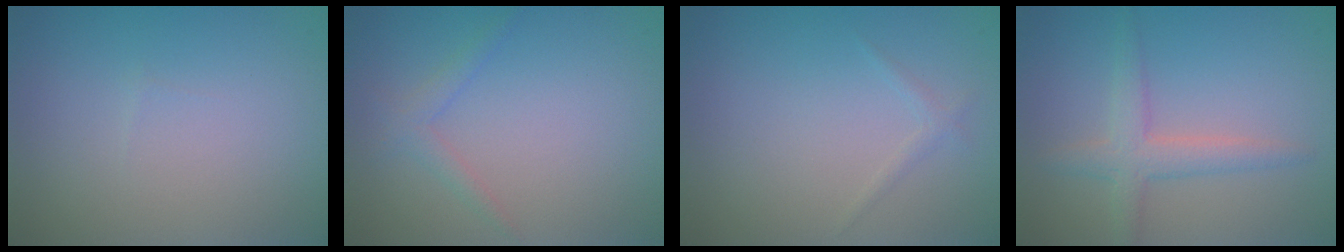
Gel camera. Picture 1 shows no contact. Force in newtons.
{"total": 1.3, "press": 1.3, "slide": 0.1}
{"total": 0.7, "press": 0.7, "slide": 0.0}
{"total": 2.9, "press": 2.9, "slide": 0.2}